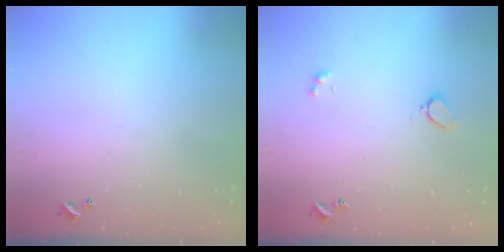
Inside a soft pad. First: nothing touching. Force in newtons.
{"total": 2.1, "press": 2.0, "slide": 0.5}